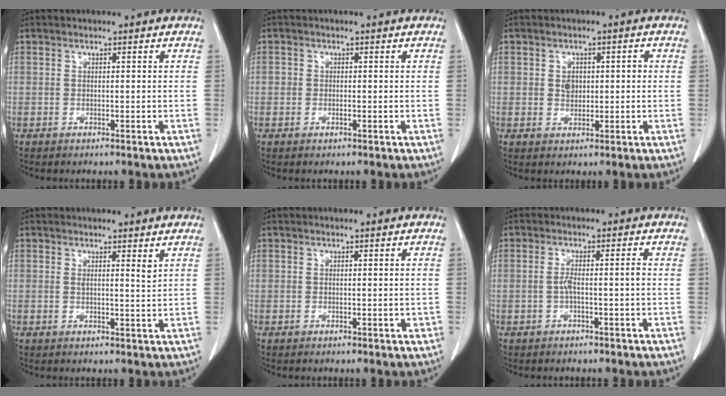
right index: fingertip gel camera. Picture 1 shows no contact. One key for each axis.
{"total": 1.0, "fx": -0.2, "fy": 0.8, "fz": 0.6, "tx": -0.009, "ty": 0.001, "tz": -0.003}
{"total": 2.9, "fx": 0.2, "fy": 2.2, "fz": 2.0, "tx": -0.029, "ty": 0.010, "tz": 0.008}
{"total": 1.7, "fx": 1.1, "fy": 0.0, "fz": 1.3, "tx": -0.021, "ty": -0.009, "tz": 0.017}
{"total": 0.8, "fx": -0.1, "fy": 0.4, "fz": 0.7, "tx": -0.010, "ty": 0.002, "tz": 0.003}
{"total": 2.5, "fx": -0.6, "fy": -0.1, "fz": 2.4, "tx": -0.043, "ty": 0.003, "tz": -0.010}